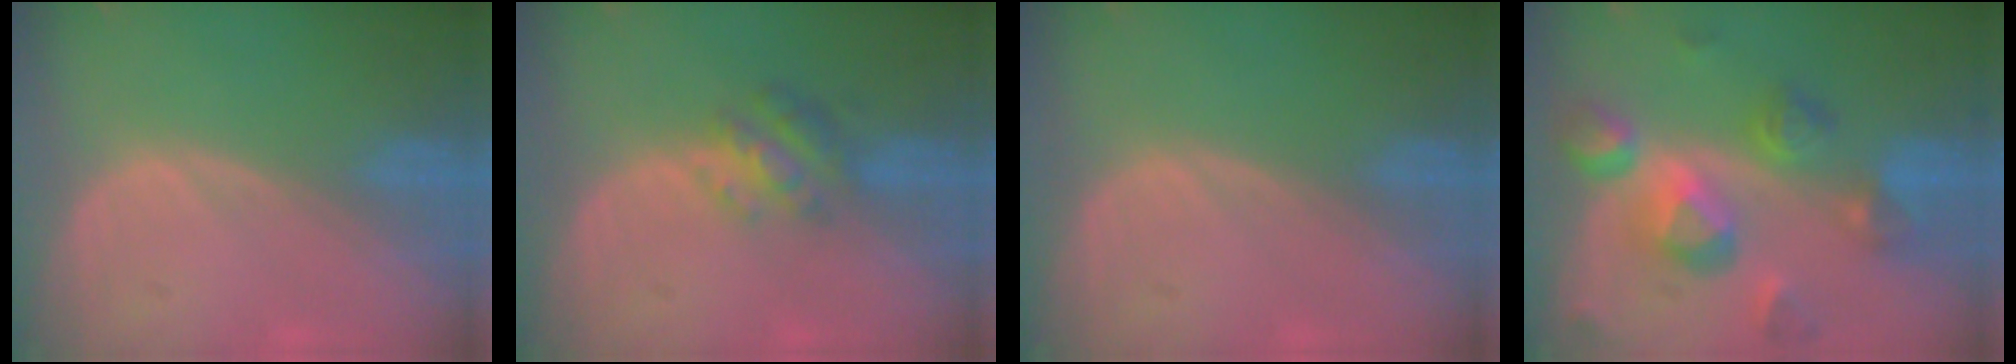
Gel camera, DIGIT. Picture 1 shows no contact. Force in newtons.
{"total": 4.8, "press": 4.5, "slide": 1.6}
{"total": 0.0}
{"total": 10.5, "press": 9.4, "slide": 4.7}